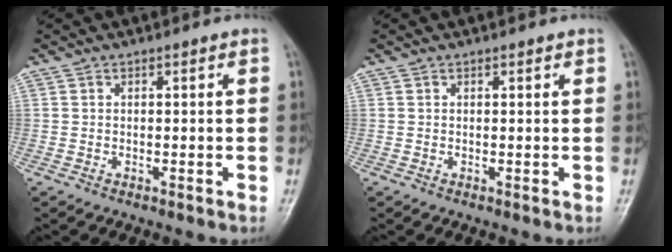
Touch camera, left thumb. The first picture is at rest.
{"total": 0.6, "force": [0.4, 0.3, 0.3], "torque": [-0.006, -0.002, 0.004]}